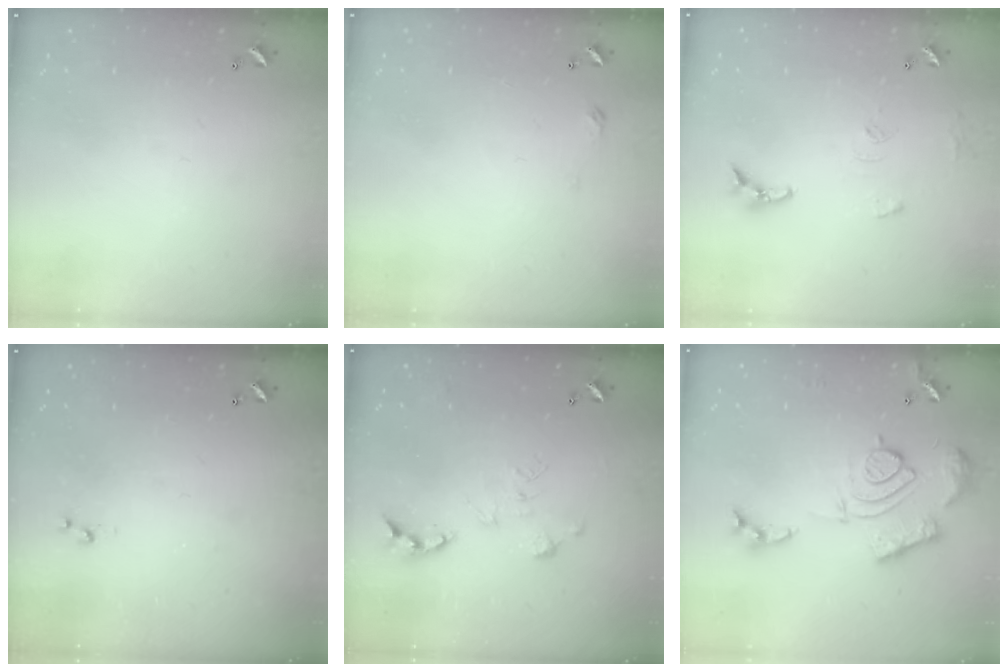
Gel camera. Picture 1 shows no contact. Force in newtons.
{"total": 2.7, "press": 2.6, "slide": 0.4}
{"total": 8.7, "press": 8.7, "slide": 0.6}
{"total": 3.0, "press": 3.0, "slide": 0.4}
{"total": 0.0}
{"total": 17.4, "press": 17.3, "slide": 1.7}